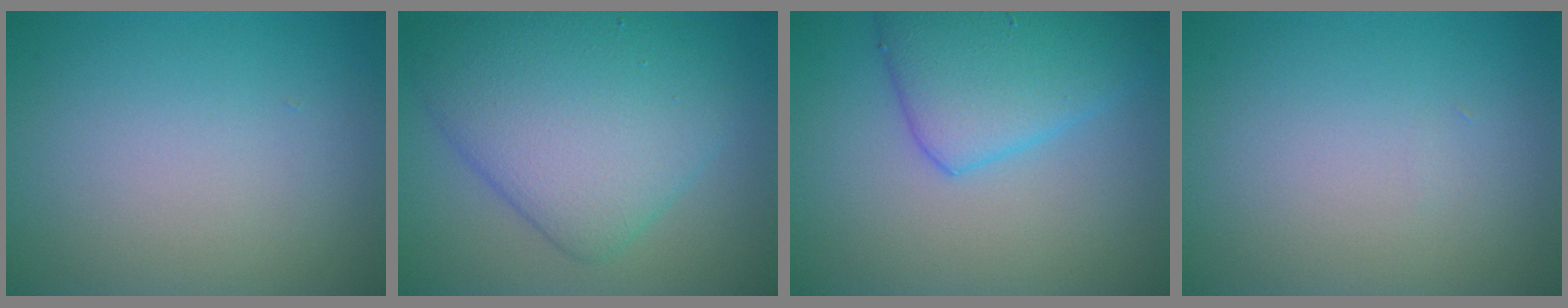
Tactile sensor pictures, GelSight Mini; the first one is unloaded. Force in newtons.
{"total": 8.4, "press": 8.4, "slide": 0.3}
{"total": 5.4, "press": 5.4, "slide": 0.3}
{"total": 0.0}